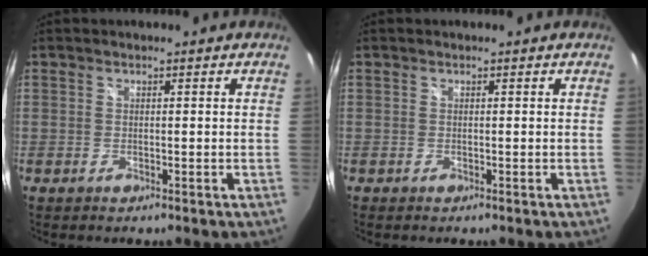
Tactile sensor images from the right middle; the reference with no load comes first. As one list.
[{"total": 0.0}]